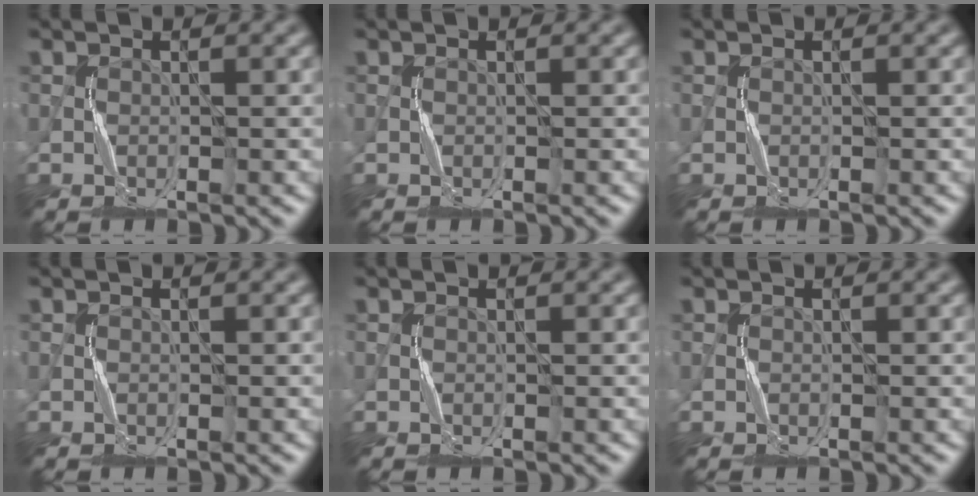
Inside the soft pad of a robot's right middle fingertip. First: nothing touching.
{"total": 0.0}
{"total": 0.0}
{"total": 0.0}
{"total": 0.0}
{"total": 0.0}